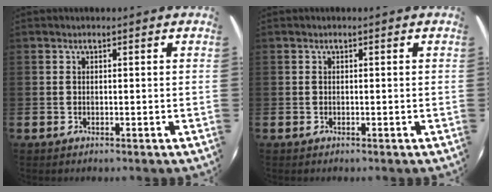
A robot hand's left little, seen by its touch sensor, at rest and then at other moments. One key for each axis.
{"total": 0.0}